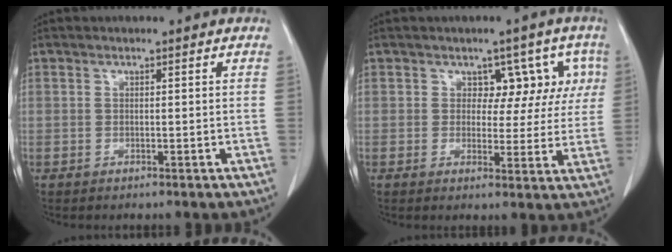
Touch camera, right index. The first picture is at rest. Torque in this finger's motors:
{"motor_torque": [-0.01, 0.05, 0.01, -0.01]}